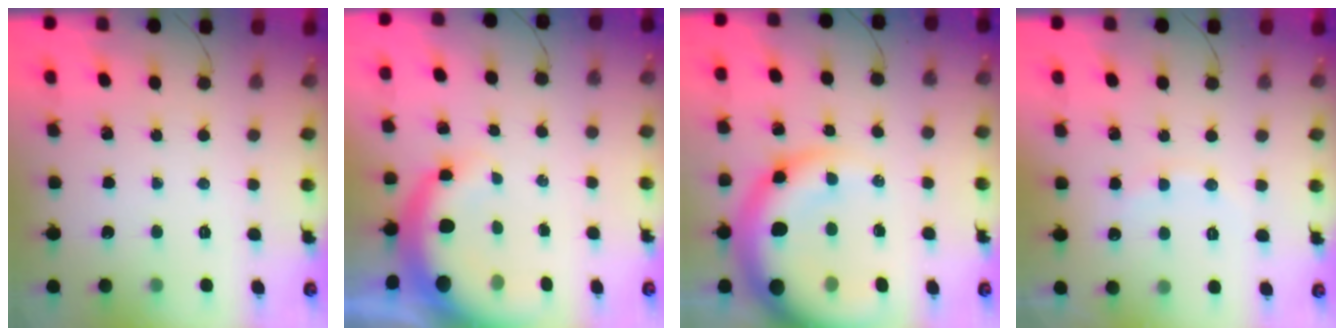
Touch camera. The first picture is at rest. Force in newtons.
{"total": 8.3, "press": 8.2, "slide": 1.4}
{"total": 16.4, "press": 15.8, "slide": 4.6}
{"total": 7.2, "press": 7.1, "slide": 1.3}